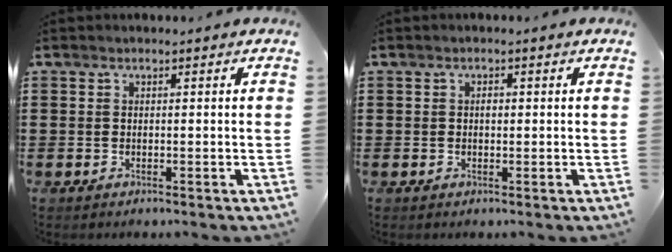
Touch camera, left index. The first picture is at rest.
{"total": 0.9, "force": [0.0, 0.5, 0.8], "torque": [-0.017, 0.001, 0.000]}